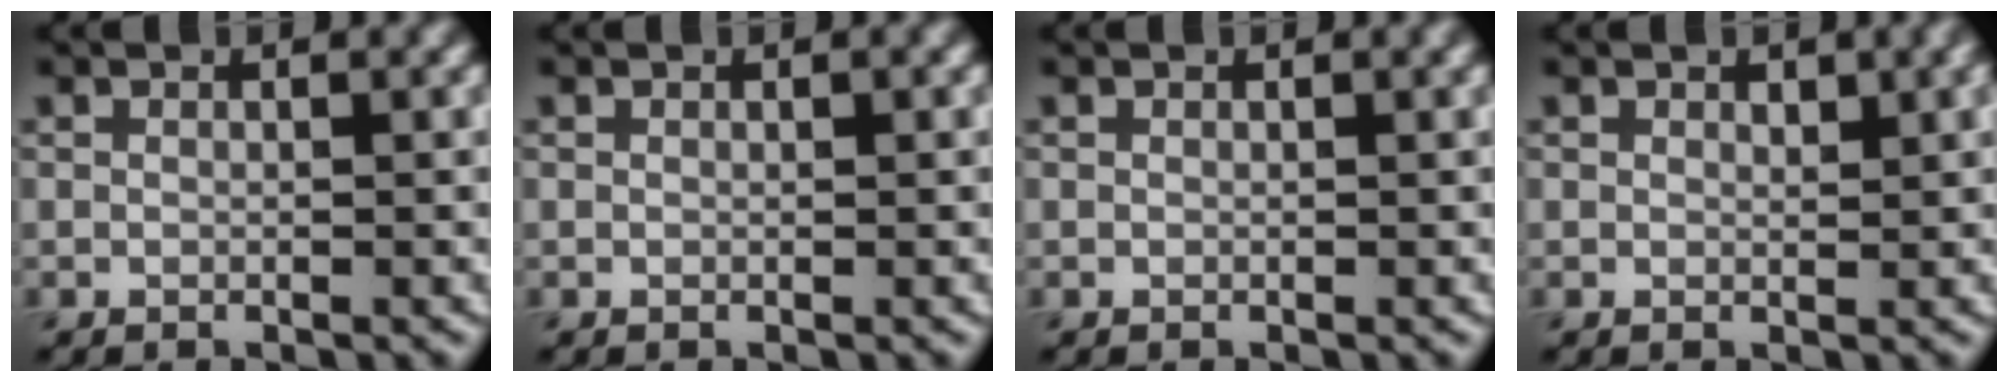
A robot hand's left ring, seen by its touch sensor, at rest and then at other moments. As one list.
[{"total": 0.0}, {"total": 0.6, "force": [0.4, 0.1, 0.5], "torque": [-0.004, 0.005, 0.005]}, {"total": 1.5, "force": [0.9, 0.6, 1.1], "torque": [-0.015, -0.001, 0.016]}]